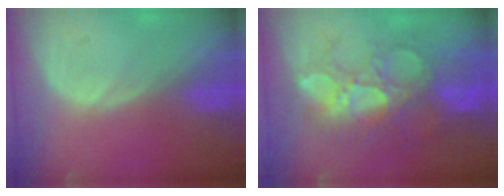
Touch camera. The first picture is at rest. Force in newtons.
{"total": 10.5, "press": 9.3, "slide": 4.8}